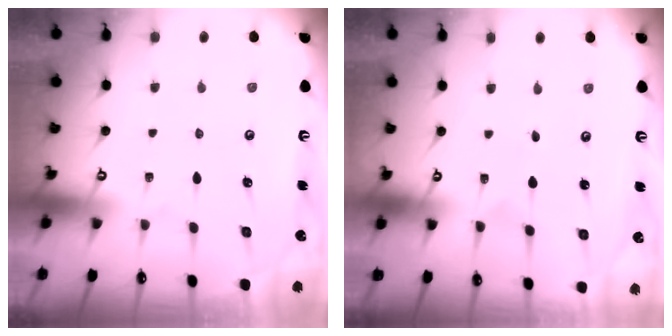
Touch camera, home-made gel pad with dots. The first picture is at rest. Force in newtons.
{"total": 0.5, "press": 0.5, "slide": 0.0}